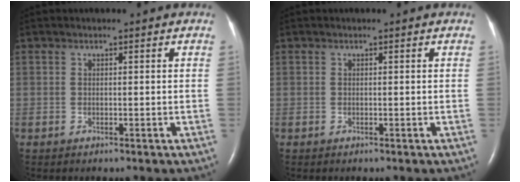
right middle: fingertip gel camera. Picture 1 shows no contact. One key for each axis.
{"total": 0.0}